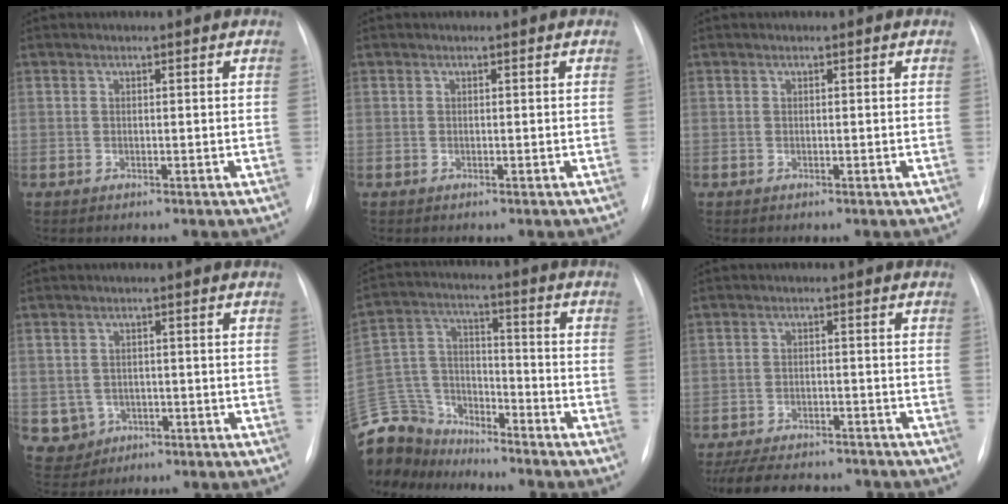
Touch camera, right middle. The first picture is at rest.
{"total": 0.0}
{"total": 0.0}
{"total": 4.4, "force": [-1.2, 4.3, 0.5], "torque": [-0.009, 0.005, -0.011]}
{"total": 16.4, "force": [-15.1, 5.9, 2.8], "torque": [-0.081, 0.038, -0.269]}
{"total": 14.6, "force": [-12.7, 4.5, 5.5], "torque": [-0.124, -0.005, -0.173]}